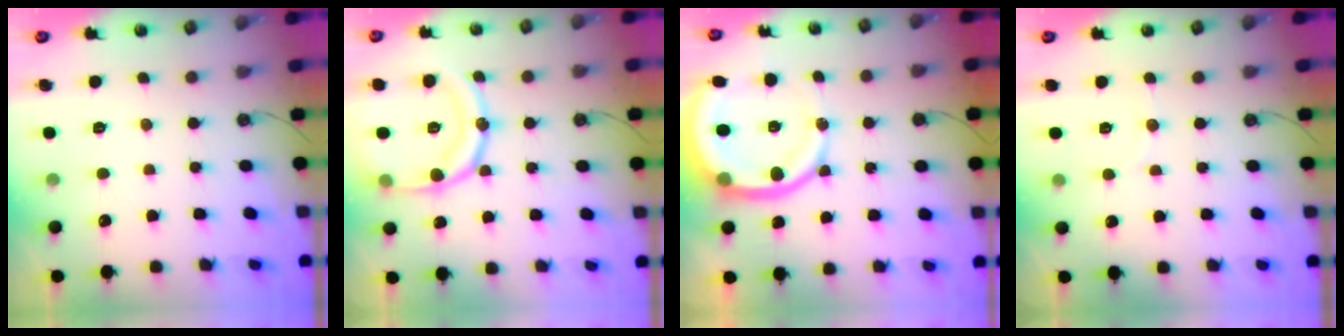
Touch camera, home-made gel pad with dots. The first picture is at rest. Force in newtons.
{"total": 17.3, "press": 17.2, "slide": 1.9}
{"total": 13.8, "press": 13.7, "slide": 1.8}
{"total": 4.4, "press": 4.2, "slide": 1.2}